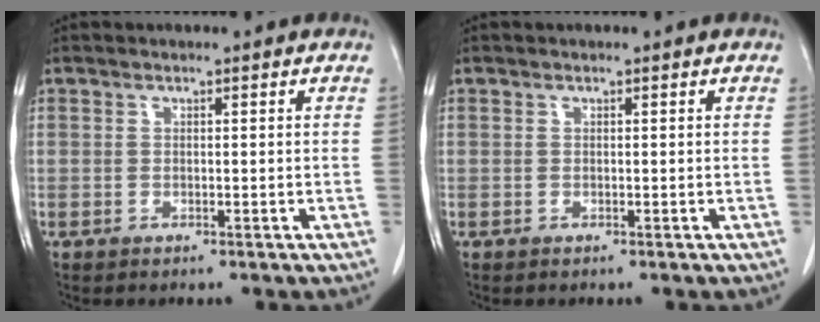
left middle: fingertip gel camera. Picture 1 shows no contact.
{"total": 0.0}